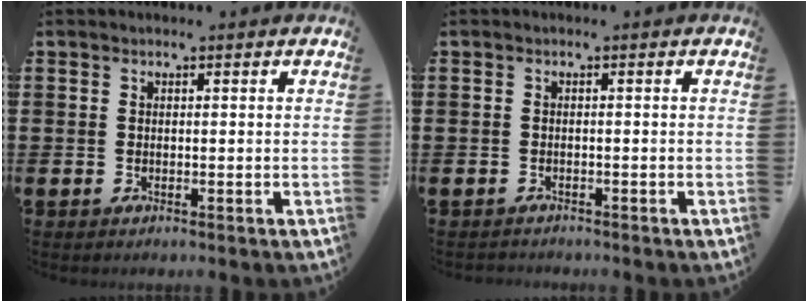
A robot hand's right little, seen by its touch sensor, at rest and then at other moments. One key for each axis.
{"total": 0.6, "fx": -0.6, "fy": 0.1, "fz": 0.0, "tx": -0.001, "ty": -0.002, "tz": -0.012}